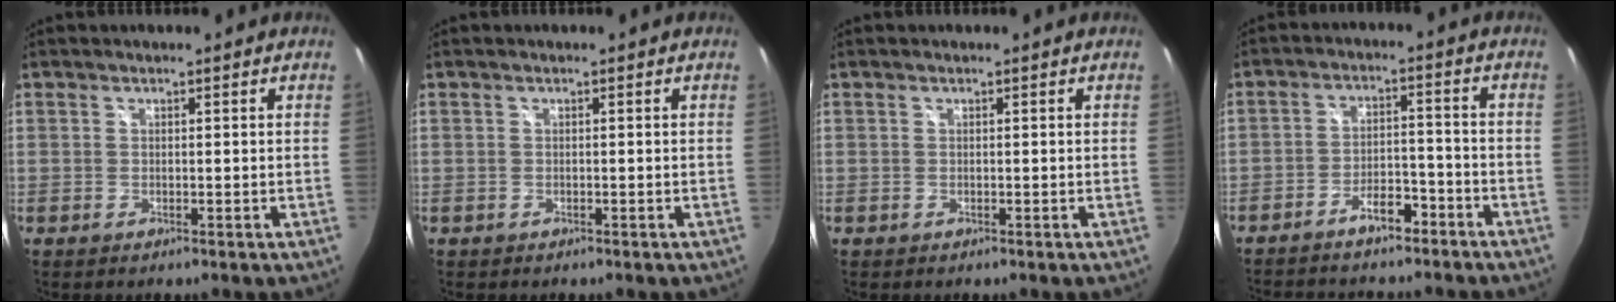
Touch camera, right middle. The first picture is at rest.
{"total": 0.6, "force": [-0.3, 0.5, 0.1], "torque": [-0.004, -0.002, -0.005]}
{"total": 0.0}
{"total": 9.1, "force": [-7.5, 3.2, 4.0], "torque": [-0.088, 0.019, -0.109]}